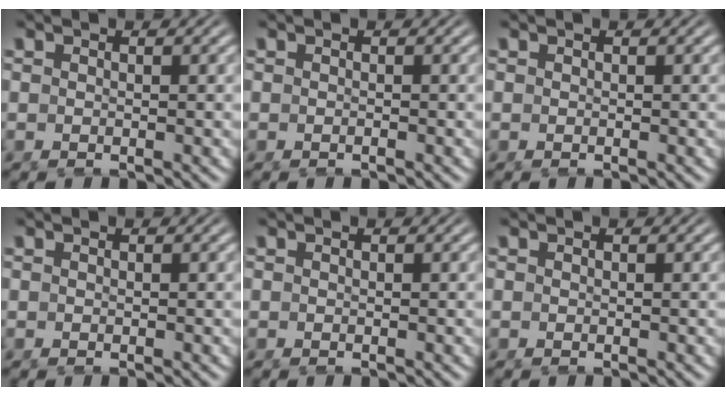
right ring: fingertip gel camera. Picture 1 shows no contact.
{"total": 0.0}
{"total": 0.0}
{"total": 0.0}
{"total": 0.0}
{"total": 0.0}